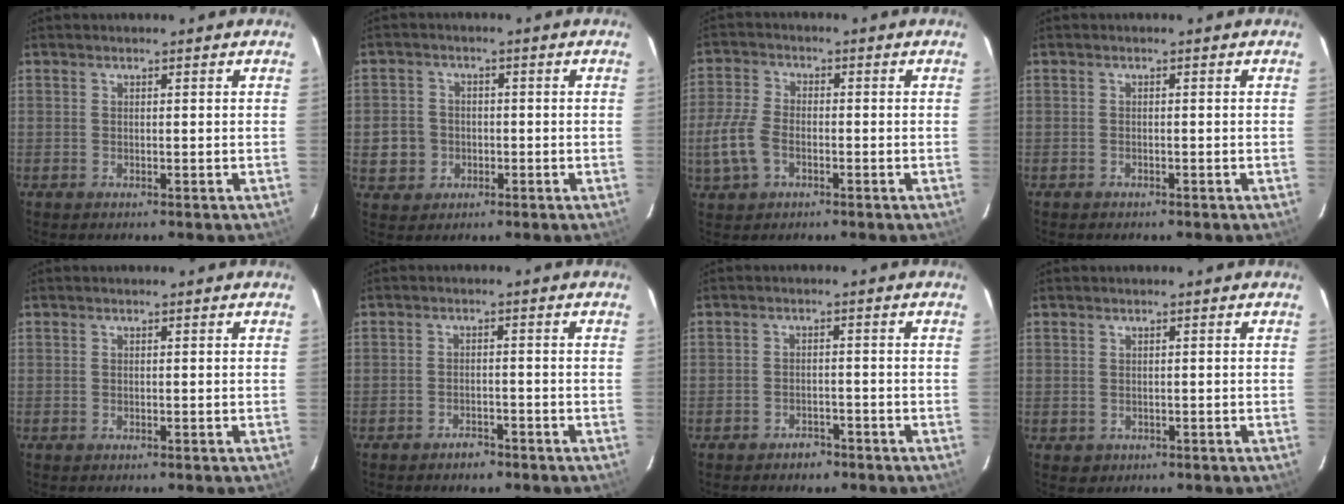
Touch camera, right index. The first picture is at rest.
{"total": 6.4, "force": [-1.4, 6.0, 1.8], "torque": [-0.056, 0.018, -0.017]}
{"total": 7.7, "force": [-2.7, 4.8, 5.5], "torque": [-0.134, 0.003, -0.050]}
{"total": 0.9, "force": [-0.7, 0.6, -0.1], "torque": [-0.002, 0.005, -0.012]}
{"total": 0.0}
{"total": 3.0, "force": [-2.4, 1.5, 0.9], "torque": [-0.026, 0.006, -0.036]}
{"total": 3.3, "force": [-2.6, 1.9, 0.7], "torque": [-0.022, 0.008, -0.035]}
{"total": 1.8, "force": [0.0, 1.8, 0.2], "torque": [0.000, 0.001, 0.004]}